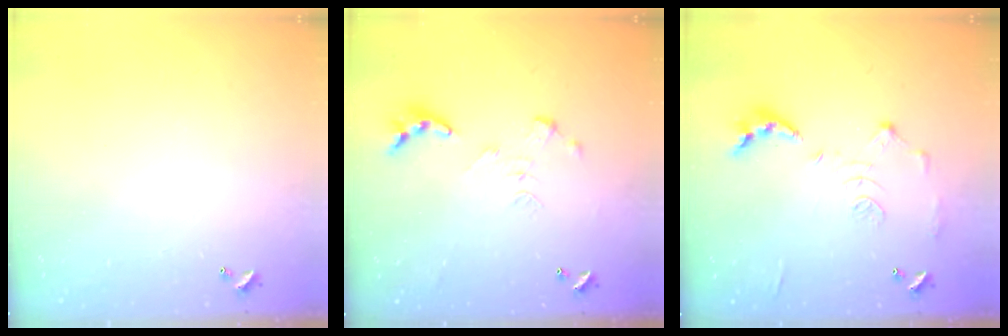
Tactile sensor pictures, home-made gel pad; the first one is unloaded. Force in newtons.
{"total": 0.0}
{"total": 10.7, "press": 10.6, "slide": 0.5}